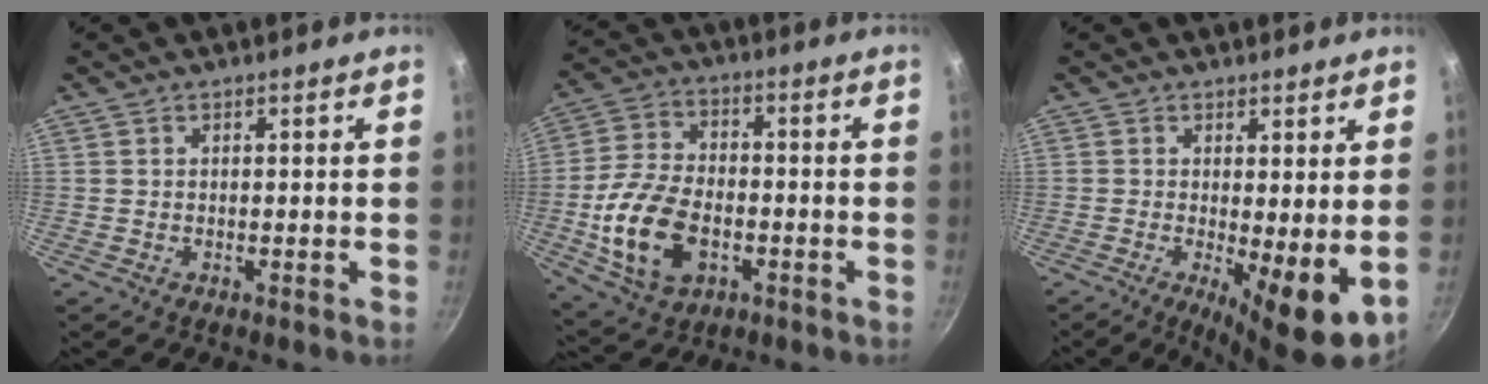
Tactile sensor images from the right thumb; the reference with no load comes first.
{"total": 16.1, "force": [-4.2, 10.2, 11.8], "torque": [-0.223, 0.018, -0.077]}
{"total": 9.6, "force": [-1.6, 2.8, 9.0], "torque": [-0.135, -0.022, -0.016]}